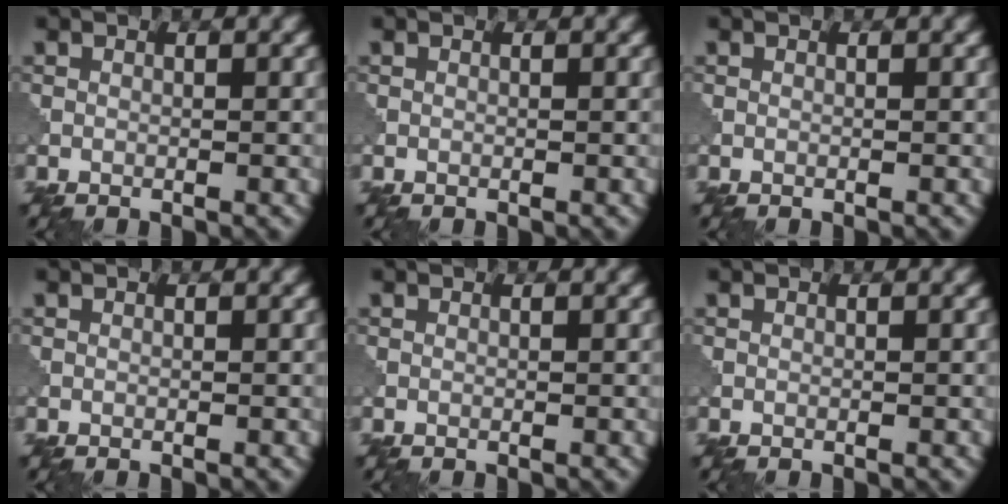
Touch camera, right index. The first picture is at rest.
{"total": 0.0}
{"total": 0.0}
{"total": 0.0}
{"total": 0.0}
{"total": 0.0}